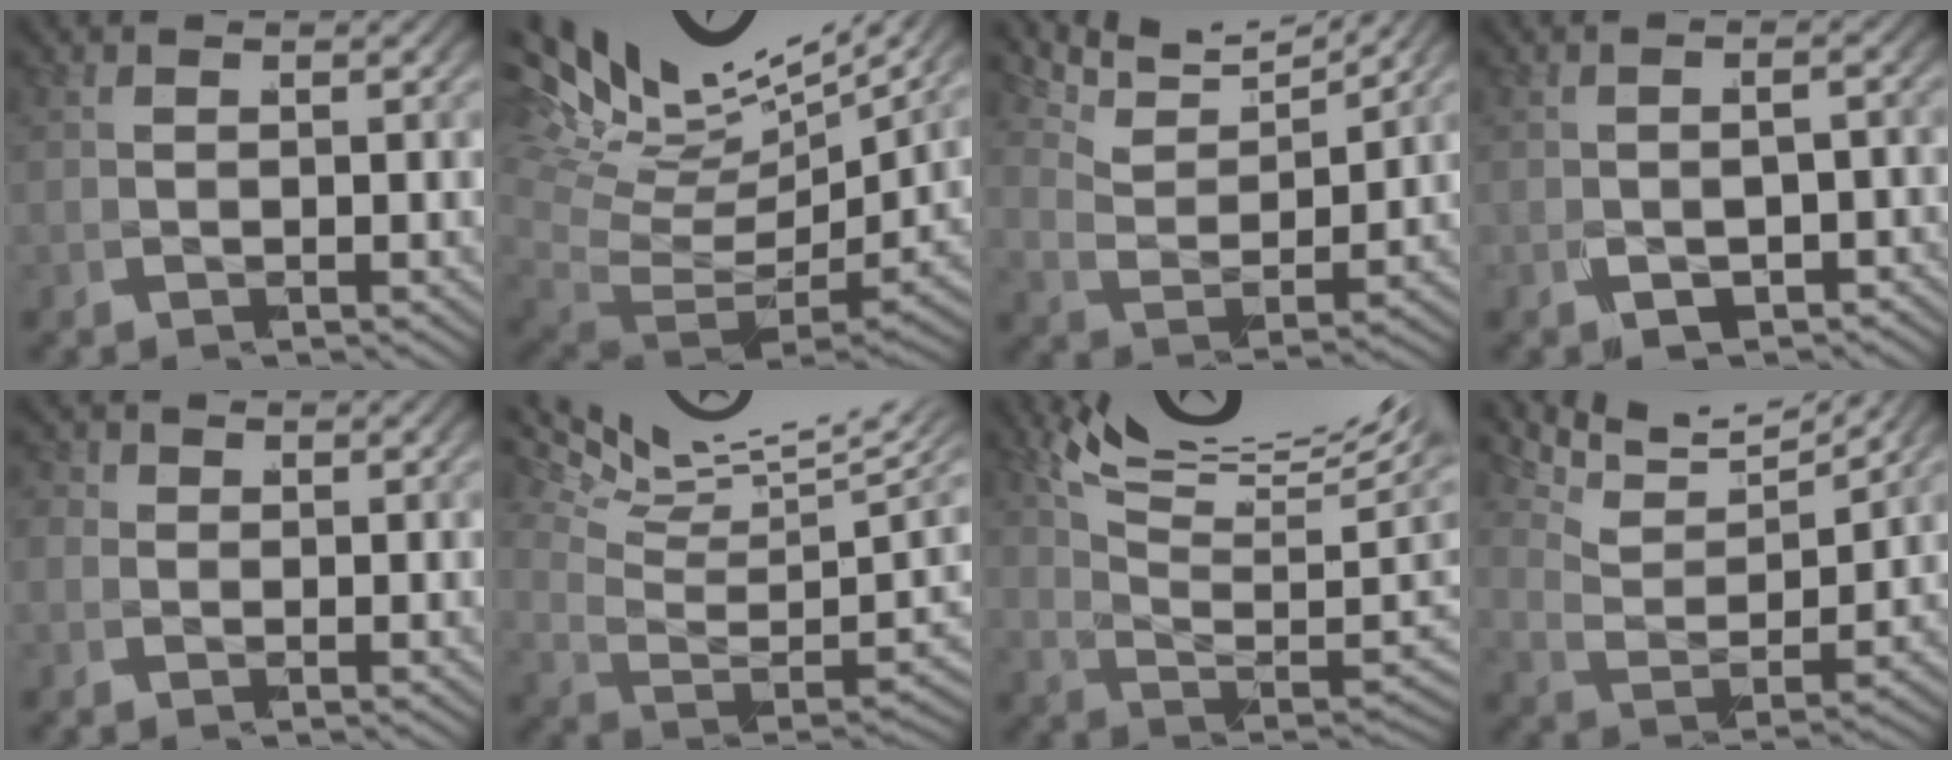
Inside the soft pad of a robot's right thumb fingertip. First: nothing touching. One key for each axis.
{"total": 11.0, "fx": 1.9, "fy": 6.9, "fz": 8.4, "tx": -0.161, "ty": -0.017, "tz": 0.032}
{"total": 4.6, "fx": 3.2, "fy": 2.2, "fz": 2.6, "tx": -0.065, "ty": 0.004, "tz": 0.044}
{"total": 2.4, "fx": -1.6, "fy": 1.0, "fz": 1.5, "tx": -0.029, "ty": 0.000, "tz": -0.020}
{"total": 2.1, "fx": -0.4, "fy": 2.0, "fz": 0.3, "tx": -0.014, "ty": -0.007, "tz": -0.011}
{"total": 10.8, "fx": 4.0, "fy": 5.9, "fz": 8.1, "tx": -0.125, "ty": 0.013, "tz": 0.051}
{"total": 11.3, "fx": 3.2, "fy": 6.0, "fz": 9.0, "tx": -0.138, "ty": -0.001, "tz": 0.049}
{"total": 5.7, "fx": 3.4, "fy": 3.0, "fz": 3.6, "tx": -0.078, "ty": 0.006, "tz": 0.043}